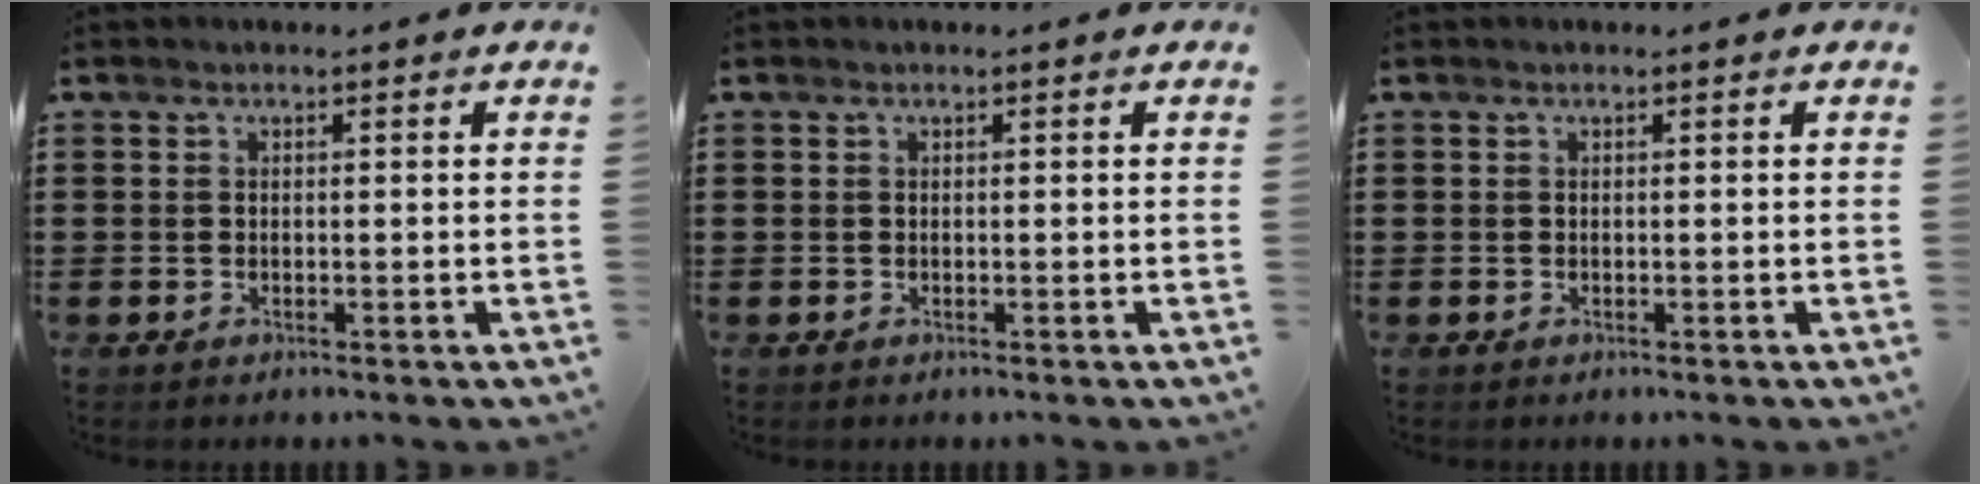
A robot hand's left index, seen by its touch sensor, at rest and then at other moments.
{"total": 0.0}
{"total": 0.0}